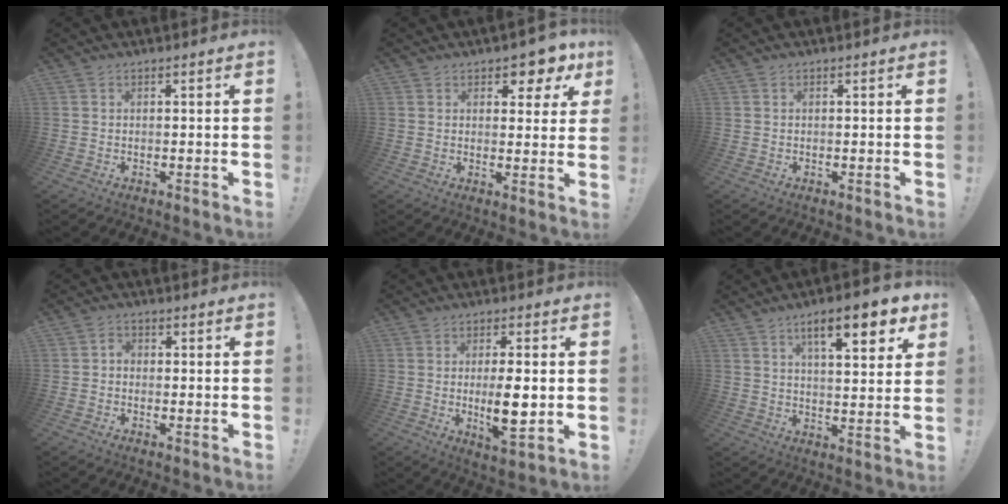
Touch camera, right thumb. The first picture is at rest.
{"total": 6.2, "force": [4.1, 3.3, 3.3], "torque": [-0.026, -0.032, 0.069]}
{"total": 0.0}
{"total": 2.3, "force": [-1.1, 1.7, 1.2], "torque": [-0.027, 0.013, -0.017]}
{"total": 9.8, "force": [-0.5, 2.8, 9.4], "torque": [-0.166, -0.015, -0.013]}
{"total": 13.0, "force": [6.6, 3.4, 10.7], "torque": [-0.156, -0.024, 0.100]}